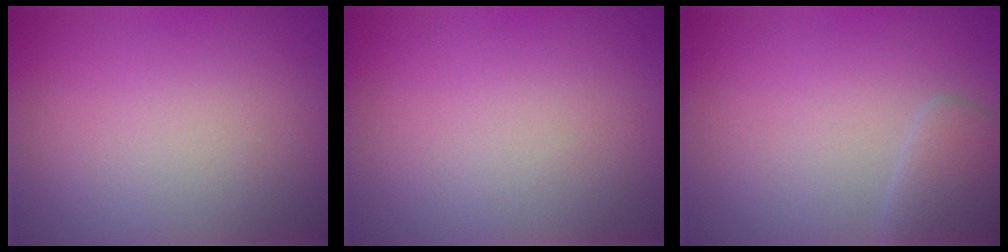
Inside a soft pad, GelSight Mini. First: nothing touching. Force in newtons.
{"total": 0.0}
{"total": 2.3, "press": 2.3, "slide": 0.1}